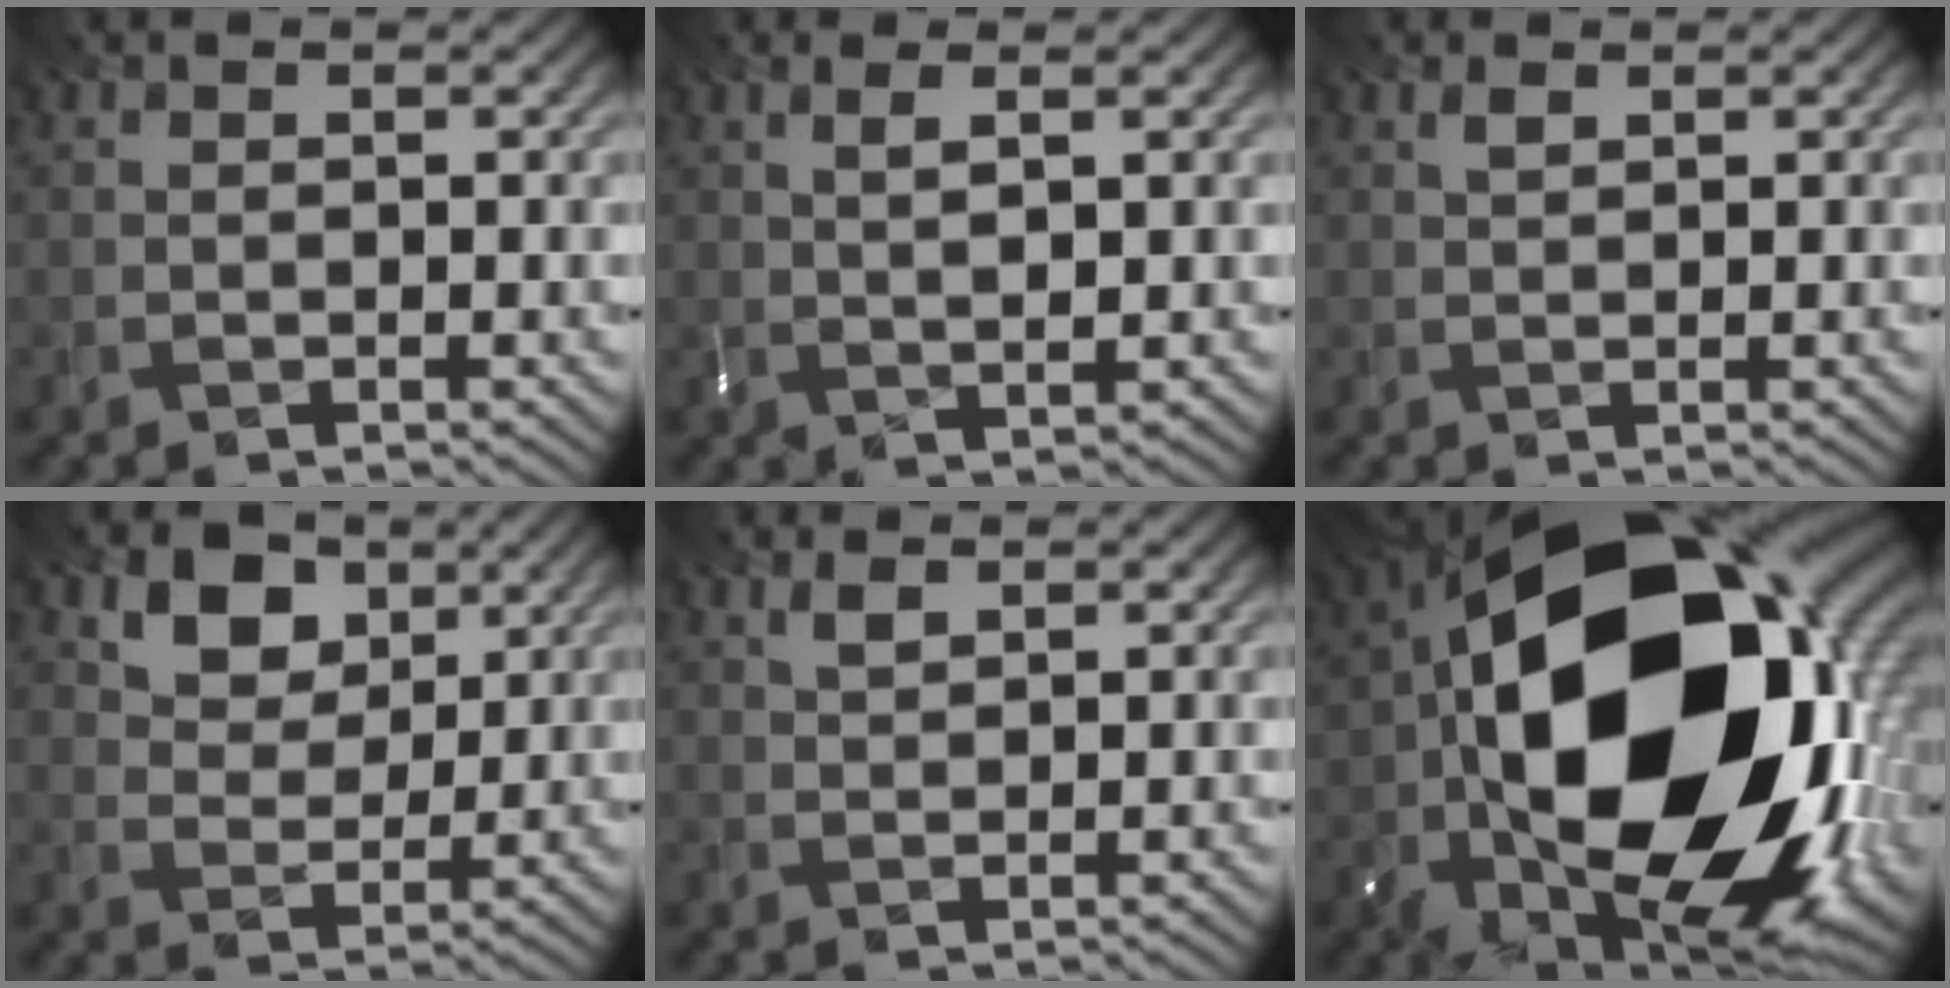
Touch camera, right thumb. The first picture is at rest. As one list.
[{"total": 2.7, "force": [1.2, 0.3, 2.4], "torque": [-0.057, 0.005, 0.022]}, {"total": 1.0, "force": [0.9, 0.0, 0.4], "torque": [-0.014, 0.004, 0.013]}, {"total": 8.1, "force": [4.8, 5.4, 3.6], "torque": [-0.113, 0.000, 0.092]}, {"total": 1.4, "force": [1.2, 0.1, 0.6], "torque": [-0.018, 0.004, 0.022]}, {"total": 23.4, "force": [-1.2, 14.9, 18.0], "torque": [-0.387, -0.049, 0.006]}]